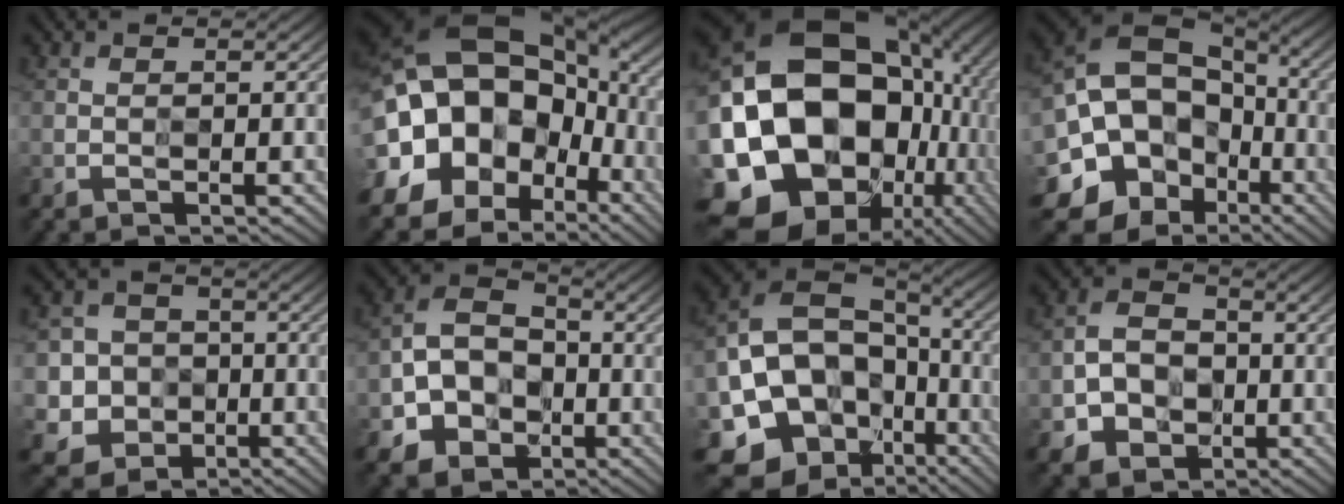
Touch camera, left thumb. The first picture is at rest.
{"total": 20.0, "force": [-2.4, 15.4, 12.5], "torque": [-0.226, -0.010, -0.058]}
{"total": 23.6, "force": [-3.9, 19.8, 12.1], "torque": [-0.278, 0.002, -0.094]}
{"total": 18.2, "force": [-3.5, 16.1, 7.7], "torque": [-0.164, -0.003, -0.080]}
{"total": 6.2, "force": [-0.8, 6.2, 0.5], "torque": [-0.031, -0.007, -0.033]}
{"total": 7.9, "force": [-2.0, 6.8, 3.6], "torque": [-0.071, 0.004, -0.054]}
{"total": 17.6, "force": [-5.4, 14.9, 7.6], "torque": [-0.163, -0.015, -0.096]}
{"total": 5.7, "force": [-1.2, 5.1, 2.3], "torque": [-0.053, 0.001, -0.032]}